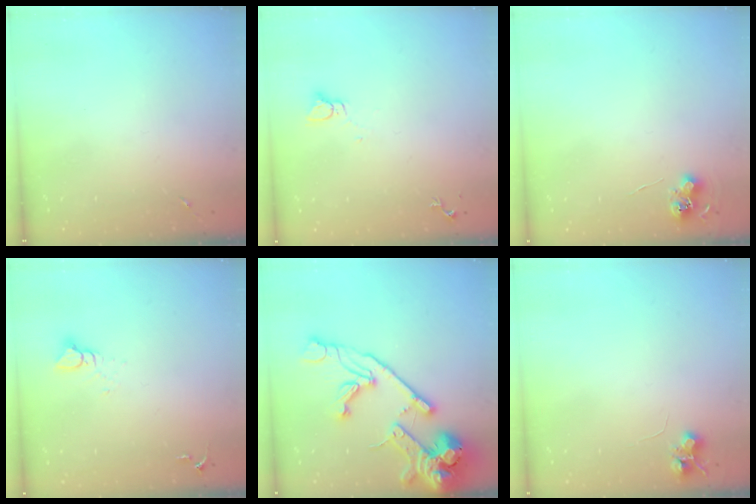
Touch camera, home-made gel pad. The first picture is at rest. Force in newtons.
{"total": 2.2, "press": 2.2, "slide": 0.1}
{"total": 6.2, "press": 6.2, "slide": 0.5}
{"total": 3.9, "press": 3.9, "slide": 0.4}
{"total": 23.6, "press": 23.4, "slide": 3.5}
{"total": 6.5, "press": 6.4, "slide": 0.9}